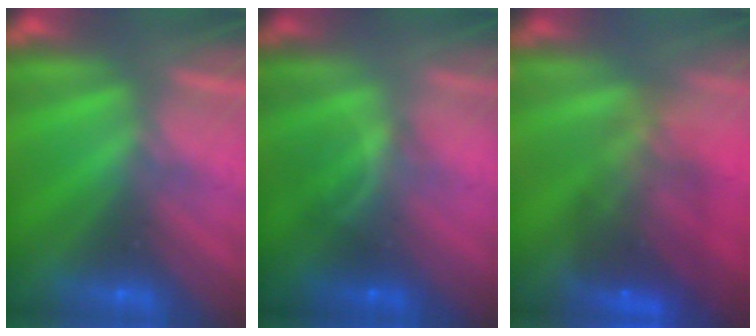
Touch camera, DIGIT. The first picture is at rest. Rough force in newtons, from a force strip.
{"total": 1.4}
{"total": 7.0}